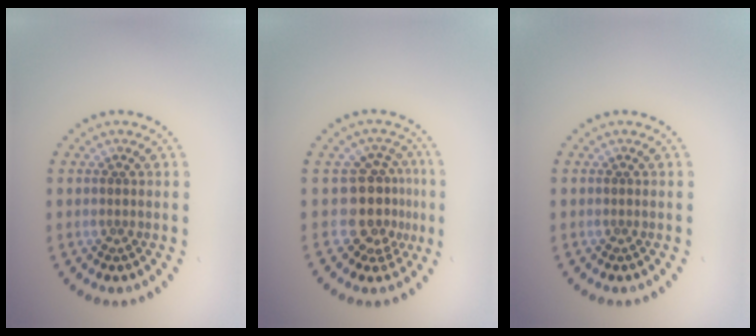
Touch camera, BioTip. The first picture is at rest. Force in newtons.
{"total": 3.9, "press": 2.9, "slide": 2.6}
{"total": 0.0}